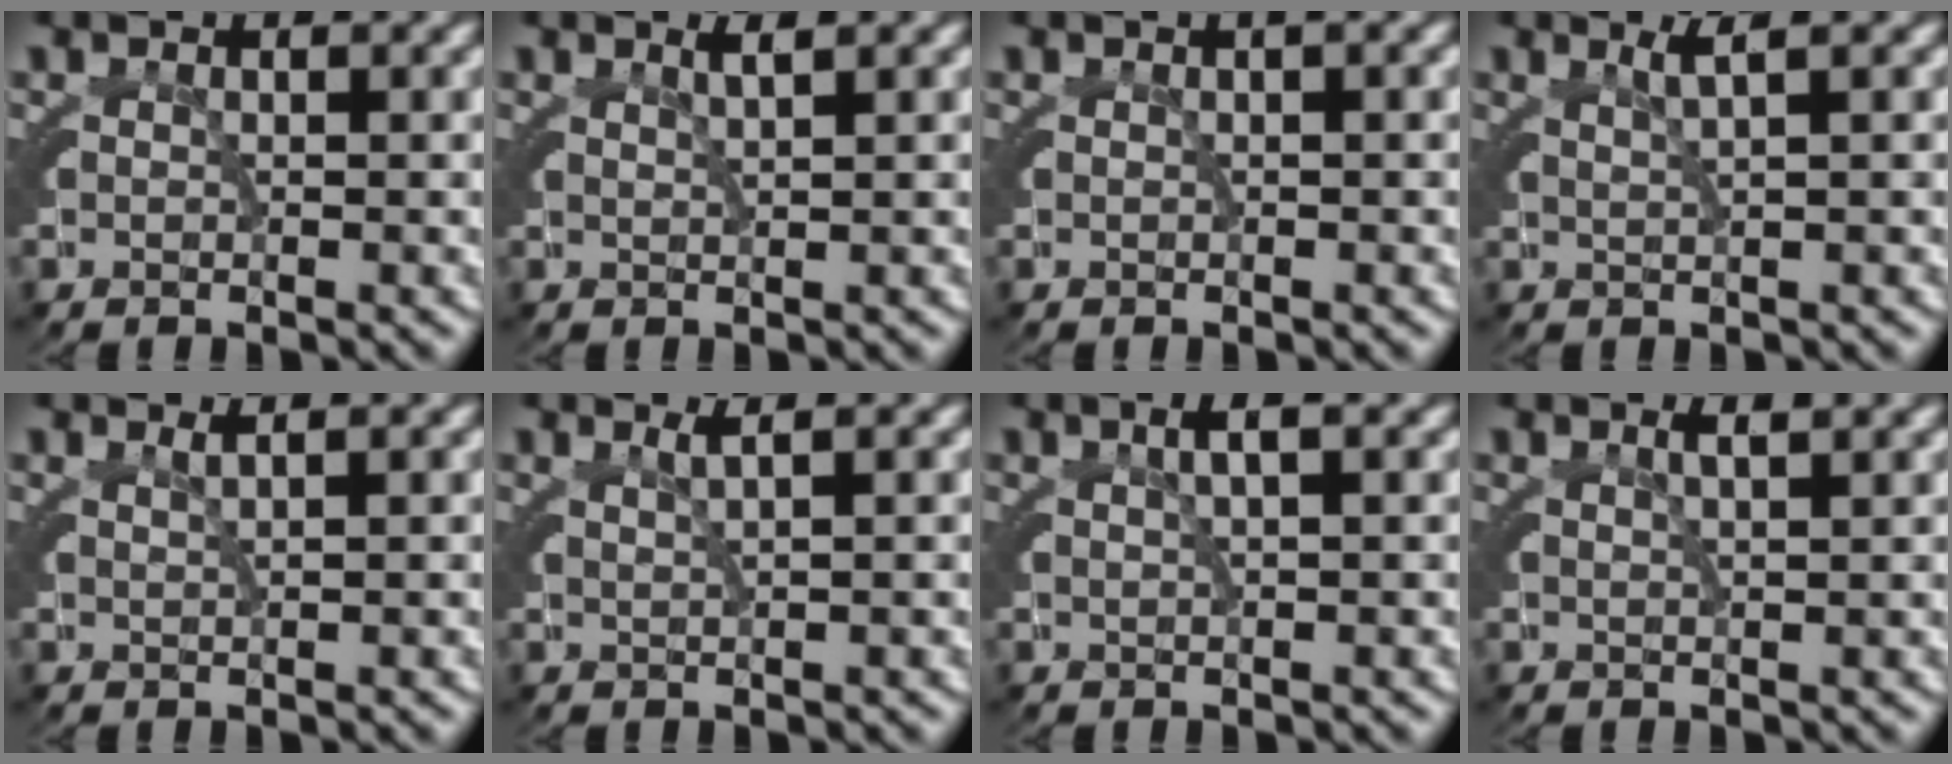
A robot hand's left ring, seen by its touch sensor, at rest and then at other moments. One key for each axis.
{"total": 1.2, "fx": 0.8, "fy": -0.8, "fz": 0.6, "tx": -0.009, "ty": 0.002, "tz": 0.017}
{"total": 0.6, "fx": 0.2, "fy": -0.1, "fz": 0.5, "tx": -0.003, "ty": 0.008, "tz": 0.003}
{"total": 1.8, "fx": 1.1, "fy": -1.1, "fz": 1.0, "tx": -0.012, "ty": 0.003, "tz": 0.023}
{"total": 1.1, "fx": 0.7, "fy": -0.8, "fz": 0.4, "tx": -0.002, "ty": 0.001, "tz": 0.016}
{"total": 1.5, "fx": 0.8, "fy": -0.9, "fz": 0.8, "tx": -0.008, "ty": 0.002, "tz": 0.019}
{"total": 1.6, "fx": 0.8, "fy": -0.3, "fz": 1.4, "tx": -0.017, "ty": 0.010, "tz": 0.016}
{"total": 1.4, "fx": 0.8, "fy": -0.7, "fz": 0.9, "tx": -0.015, "ty": 0.005, "tz": 0.016}